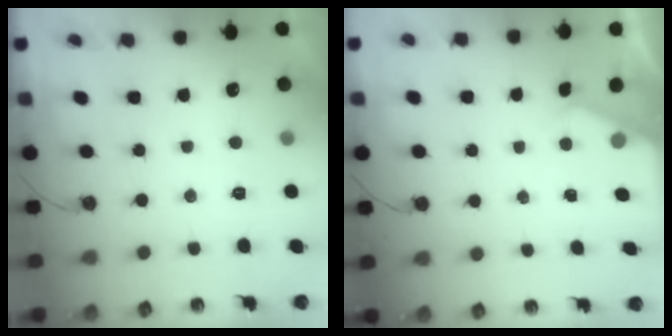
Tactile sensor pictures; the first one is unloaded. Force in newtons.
{"total": 2.4, "press": 2.4, "slide": 0.4}